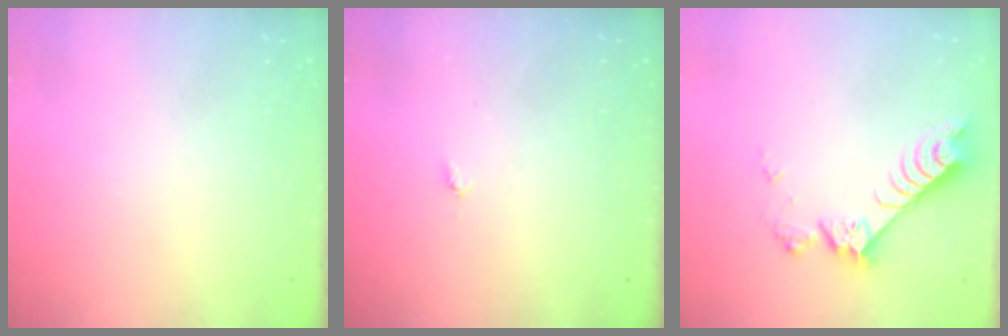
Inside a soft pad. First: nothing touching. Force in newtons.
{"total": 3.4, "press": 3.3, "slide": 0.5}
{"total": 8.0, "press": 8.0, "slide": 0.9}